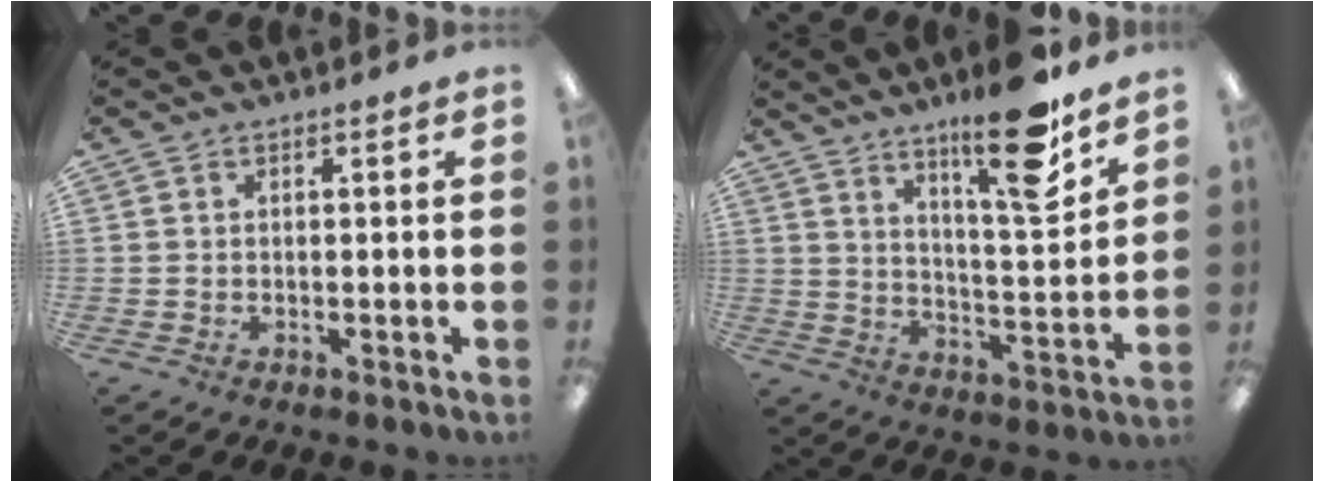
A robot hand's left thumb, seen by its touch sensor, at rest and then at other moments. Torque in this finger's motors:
{"motor_torque": [0.30, 0.39, 1.52, -1.24, 0.13]}